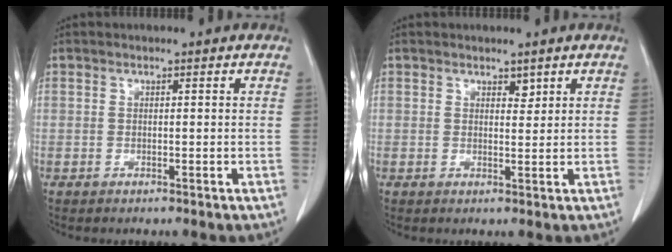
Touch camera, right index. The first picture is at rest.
{"total": 1.6, "force": [1.2, 0.7, 0.7], "torque": [-0.007, -0.004, 0.020]}